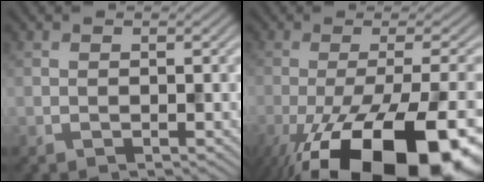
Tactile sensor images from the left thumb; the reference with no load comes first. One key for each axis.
{"total": 20.0, "fx": -10.6, "fy": 6.7, "fz": 15.6, "tx": -0.242, "ty": -0.030, "tz": -0.155}